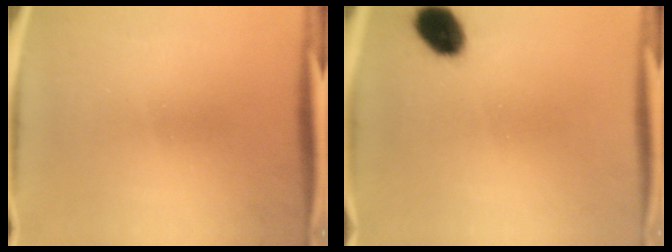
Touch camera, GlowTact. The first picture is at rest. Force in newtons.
{"total": 7.8}